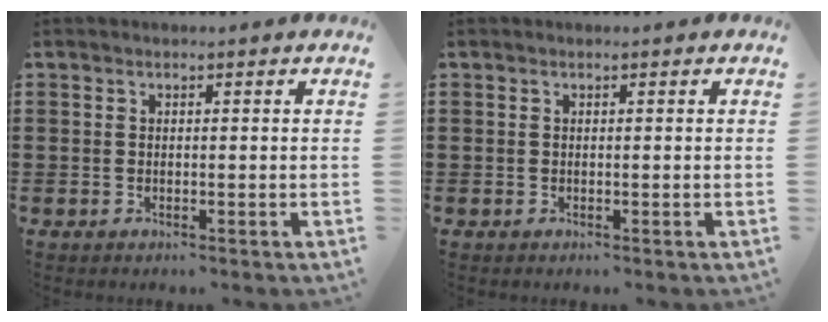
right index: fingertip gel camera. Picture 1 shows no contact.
{"total": 0.0}